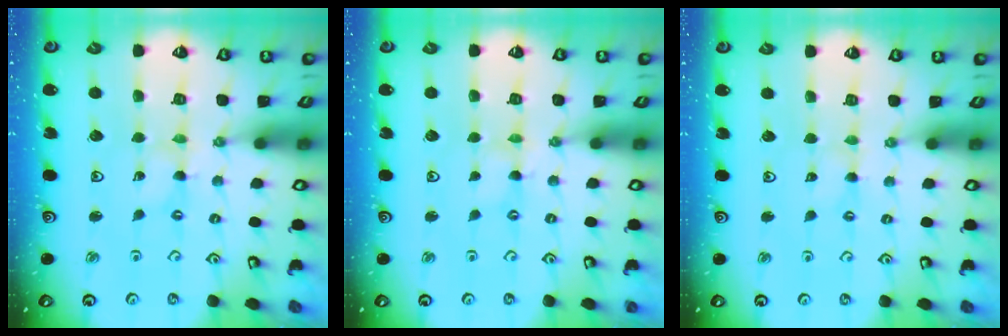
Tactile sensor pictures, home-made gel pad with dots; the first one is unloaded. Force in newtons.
{"total": 0.6, "press": 0.6, "slide": 0.1}
{"total": 0.0}